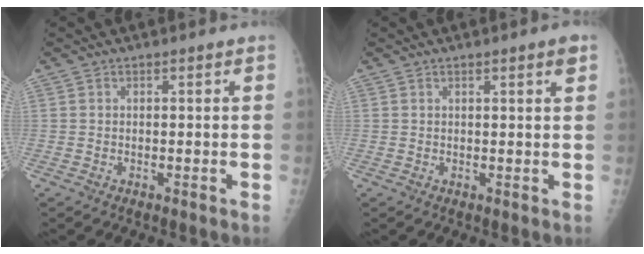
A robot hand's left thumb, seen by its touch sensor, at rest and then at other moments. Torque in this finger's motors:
{"motor_torque": [0.00, 0.17, -0.10, -0.12, 0.01]}